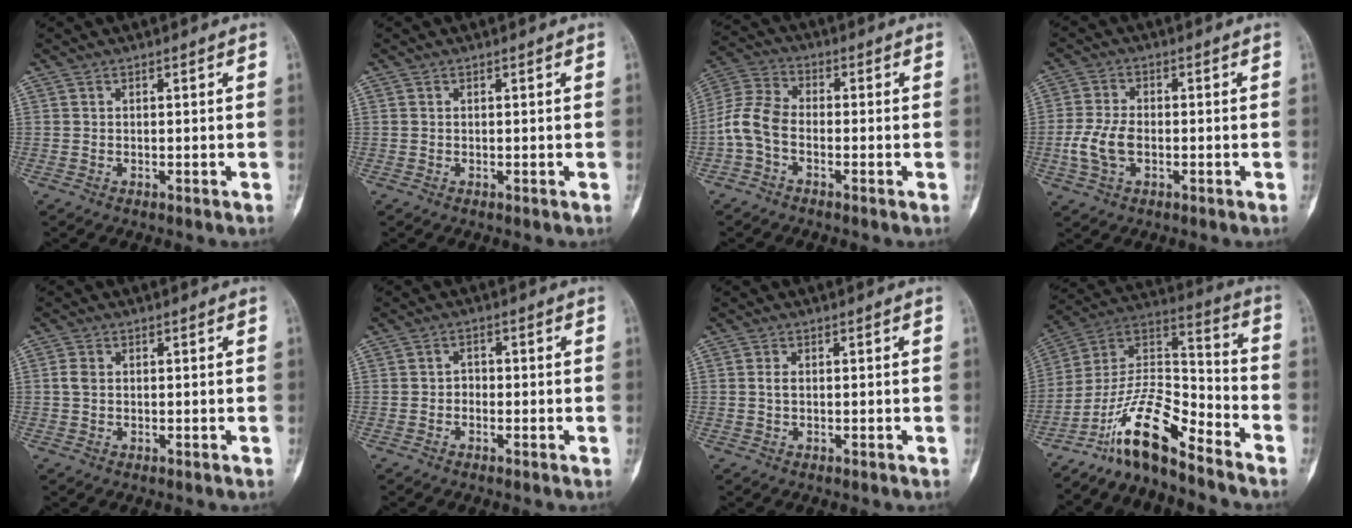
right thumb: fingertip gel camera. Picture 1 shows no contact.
{"total": 0.0}
{"total": 7.3, "force": [-2.2, 4.4, 5.4], "torque": [-0.116, 0.024, -0.058]}
{"total": 6.7, "force": [-1.5, 4.0, 5.3], "torque": [-0.118, 0.009, -0.030]}
{"total": 1.9, "force": [0.2, 1.4, 1.3], "torque": [-0.029, 0.003, 0.003]}
{"total": 1.5, "force": [-0.6, 1.2, 0.7], "torque": [0.006, 0.009, -0.017]}
{"total": 1.1, "force": [0.0, 0.6, 0.9], "torque": [-0.014, 0.001, 0.000]}
{"total": 14.2, "force": [-11.1, 3.7, 8.2], "torque": [-0.147, 0.102, -0.213]}